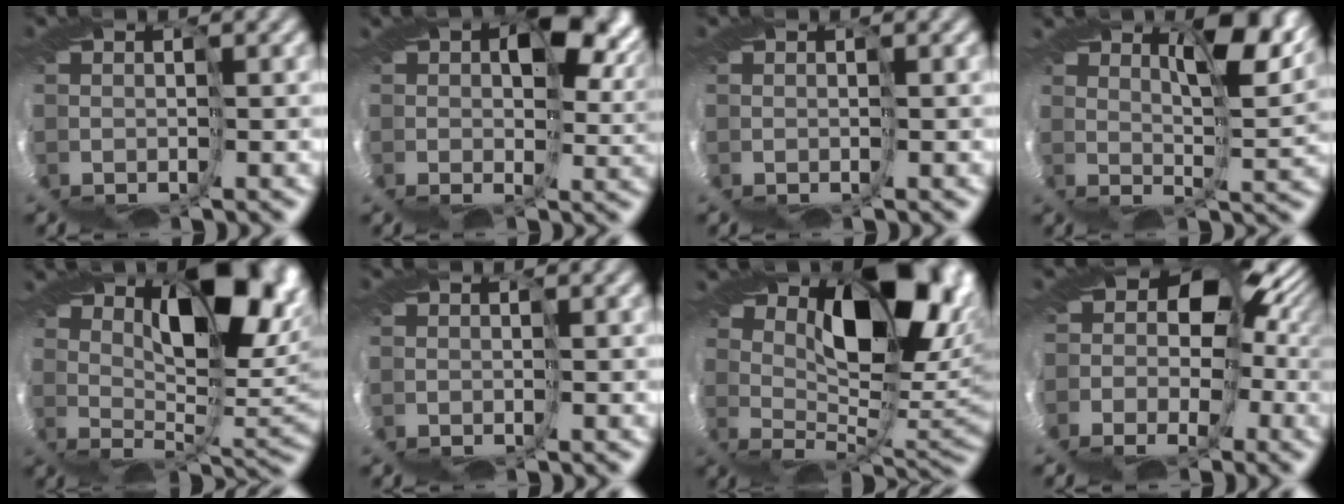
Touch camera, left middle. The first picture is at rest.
{"total": 9.1, "force": [3.9, 3.9, 7.3], "torque": [-0.124, -0.006, 0.081]}
{"total": 0.0}
{"total": 7.6, "force": [5.8, 0.8, 4.9], "torque": [-0.093, -0.001, 0.098]}
{"total": 8.4, "force": [5.8, 1.6, 5.9], "torque": [-0.095, -0.011, 0.105]}
{"total": 0.0}
{"total": 9.4, "force": [5.9, 2.7, 6.8], "torque": [-0.115, -0.015, 0.111]}
{"total": 8.0, "force": [-0.4, 5.7, 5.7], "torque": [-0.112, -0.008, 0.004]}